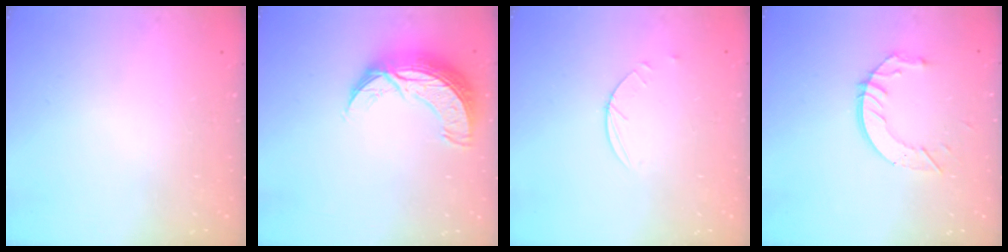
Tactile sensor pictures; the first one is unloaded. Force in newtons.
{"total": 10.6, "press": 10.6, "slide": 0.8}
{"total": 2.5, "press": 2.4, "slide": 0.3}
{"total": 8.9, "press": 8.9, "slide": 0.7}